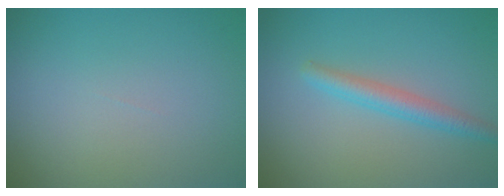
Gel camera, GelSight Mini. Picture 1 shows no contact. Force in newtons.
{"total": 2.5, "press": 2.5, "slide": 0.2}